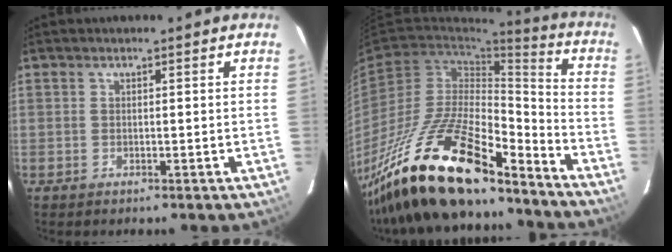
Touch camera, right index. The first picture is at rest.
{"total": 24.4, "force": [-18.5, 6.8, 14.4], "torque": [-0.270, -0.021, -0.324]}